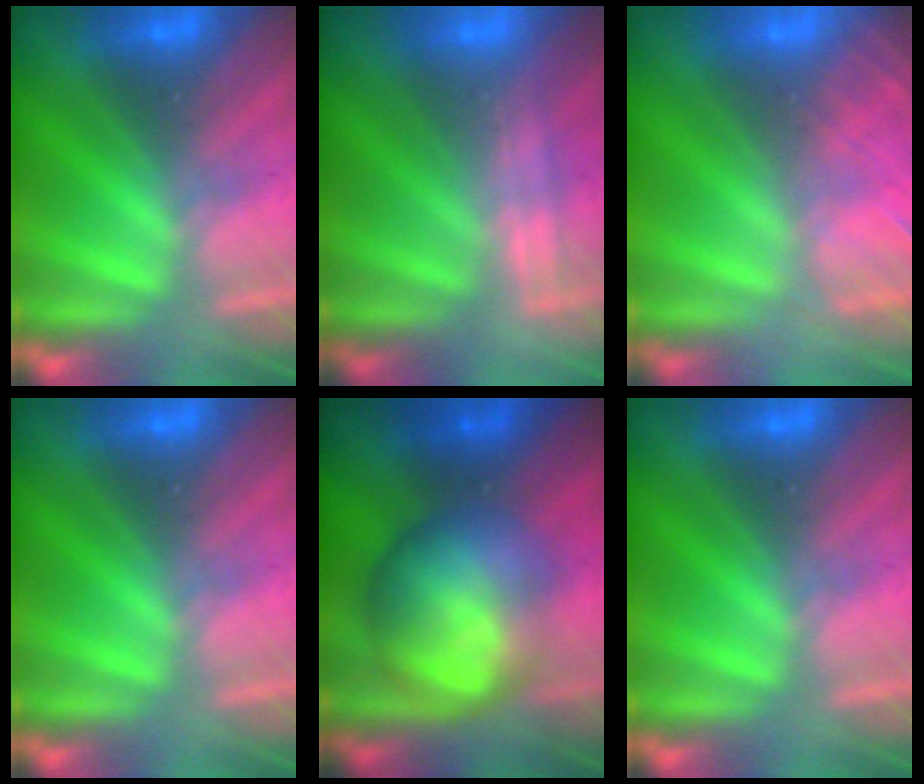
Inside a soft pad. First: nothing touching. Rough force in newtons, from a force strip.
{"total": 2.2}
{"total": 7.7}
{"total": 0.0}
{"total": 8.7}
{"total": 0.0}